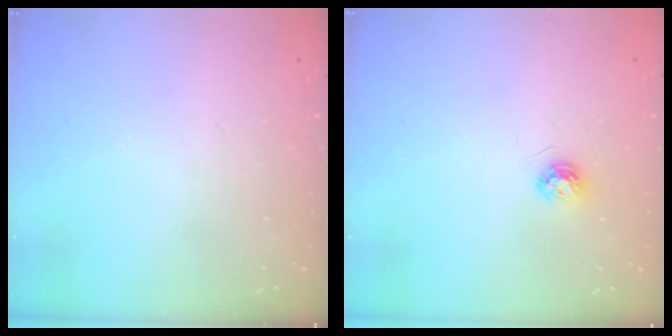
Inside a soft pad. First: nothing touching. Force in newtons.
{"total": 4.5, "press": 4.5, "slide": 0.7}